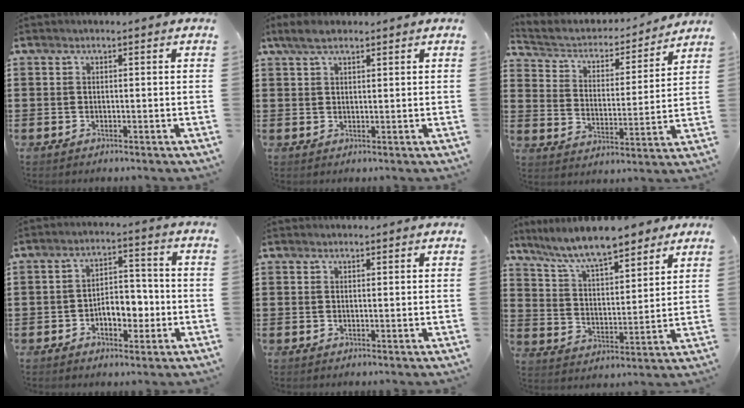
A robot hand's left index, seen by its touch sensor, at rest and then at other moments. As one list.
[{"total": 3.5, "force": [2.2, 1.4, 2.3], "torque": [-0.050, 0.006, 0.042]}, {"total": 3.5, "force": [3.1, 1.5, 0.6], "torque": [-0.035, -0.026, 0.043]}, {"total": 5.6, "force": [-1.7, 3.3, 4.2], "torque": [-0.062, 0.004, -0.036]}, {"total": 0.7, "force": [0.7, 0.1, 0.1], "torque": [-0.003, -0.001, 0.014]}, {"total": 9.3, "force": [8.1, 1.6, 4.3], "torque": [-0.114, -0.031, 0.141]}]